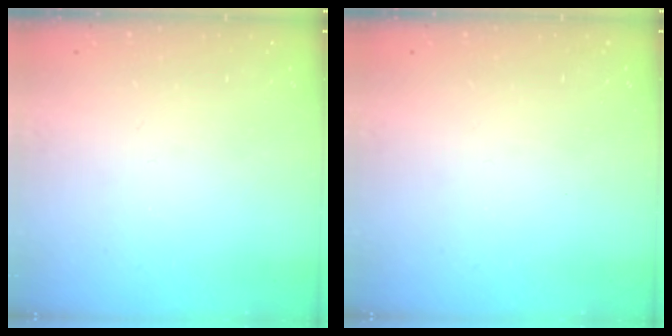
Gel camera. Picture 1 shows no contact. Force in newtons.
{"total": 0.0}